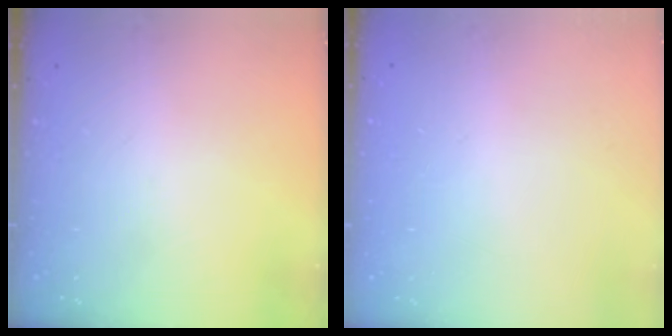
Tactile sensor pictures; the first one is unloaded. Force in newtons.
{"total": 0.0}